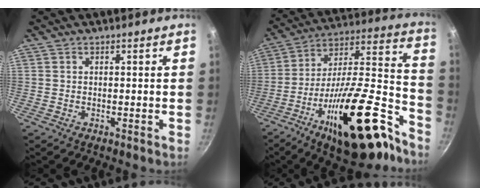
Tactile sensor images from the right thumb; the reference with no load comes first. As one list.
[{"total": 28.7, "force": [-16.0, 10.3, 21.4], "torque": [-0.283, 0.103, -0.258]}]